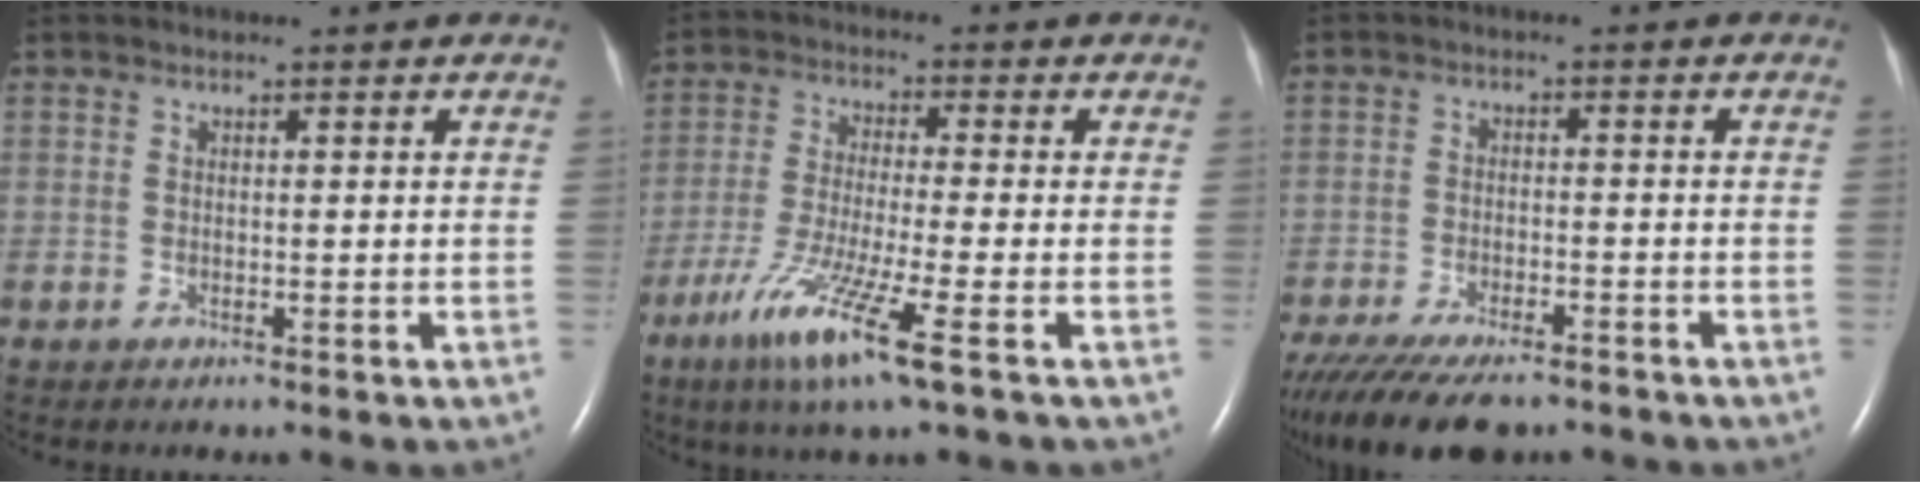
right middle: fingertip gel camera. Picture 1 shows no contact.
{"total": 11.1, "force": [-5.7, -0.3, 9.5], "torque": [-0.191, -0.033, -0.106]}
{"total": 14.3, "force": [-11.3, 4.2, 7.6], "torque": [-0.160, -0.030, -0.176]}